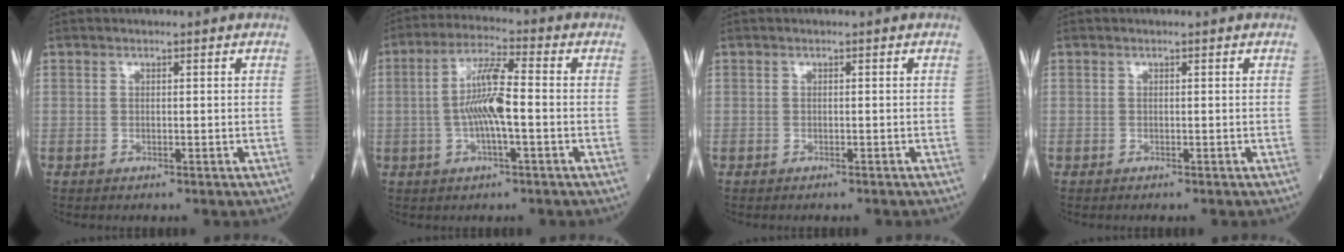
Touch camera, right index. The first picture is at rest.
{"total": 8.3, "force": [-0.9, 1.0, 8.2], "torque": [-0.162, 0.010, -0.022]}
{"total": 0.6, "force": [-0.6, 0.0, 0.2], "torque": [-0.006, -0.001, -0.009]}
{"total": 0.0}